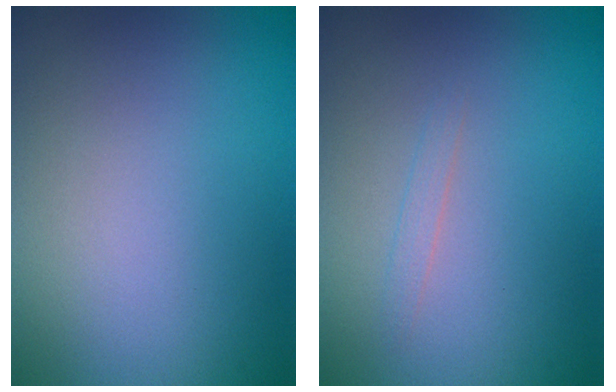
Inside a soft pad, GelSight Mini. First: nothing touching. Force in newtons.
{"total": 0.7, "press": 0.7, "slide": 0.1}